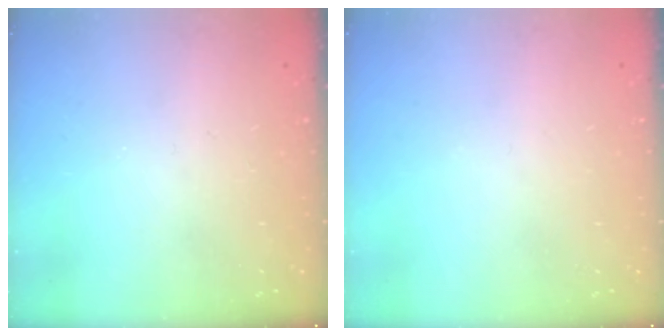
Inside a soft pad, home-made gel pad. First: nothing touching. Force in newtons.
{"total": 0.0}